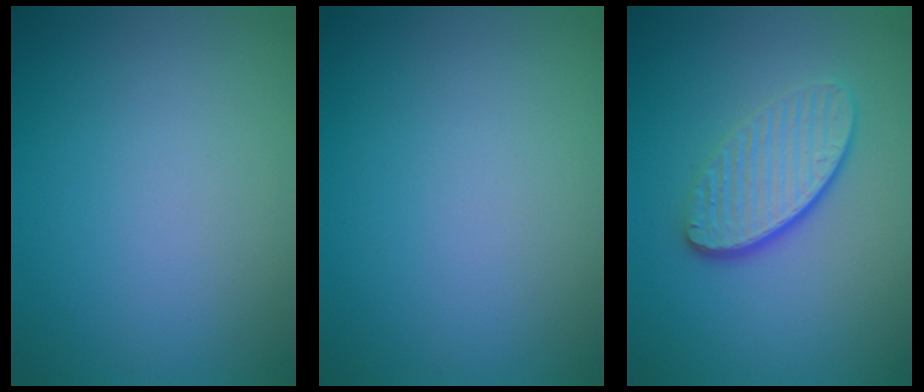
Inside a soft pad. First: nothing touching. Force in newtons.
{"total": 0.0}
{"total": 4.0, "press": 3.0, "slide": 2.7}